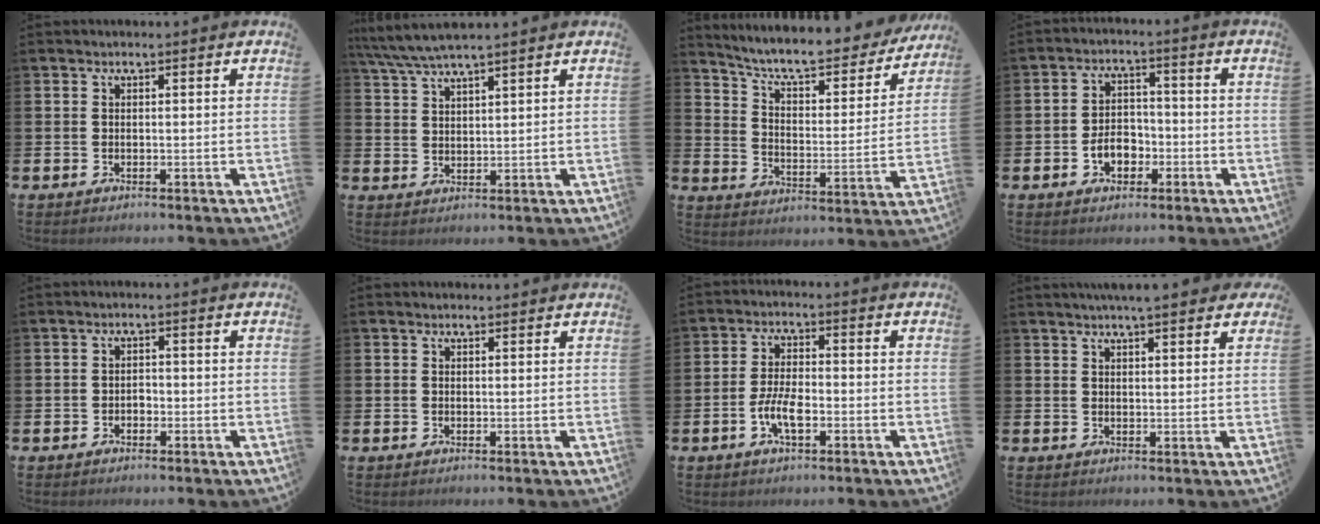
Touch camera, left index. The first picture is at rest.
{"total": 4.6, "force": [4.2, 0.0, 1.8], "torque": [-0.049, -0.014, 0.076]}
{"total": 8.3, "force": [7.5, 1.8, 3.0], "torque": [-0.088, -0.055, 0.124]}
{"total": 4.3, "force": [-1.7, 3.1, 2.5], "torque": [-0.033, 0.003, -0.039]}
{"total": 1.2, "force": [-0.6, 0.9, 0.4], "torque": [-0.009, 0.001, -0.013]}
{"total": 0.6, "force": [0.6, 0.1, 0.1], "torque": [0.007, -0.002, 0.009]}
{"total": 4.7, "force": [-1.5, 1.9, 4.0], "torque": [-0.081, 0.003, -0.031]}
{"total": 4.1, "force": [3.7, 0.3, 1.7], "torque": [-0.031, -0.011, 0.064]}